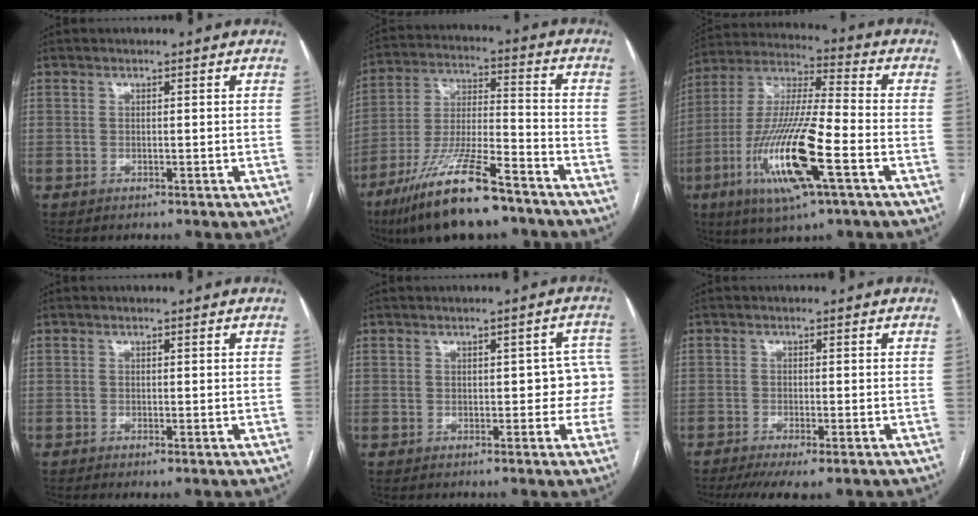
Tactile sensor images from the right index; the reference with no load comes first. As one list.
[{"total": 17.1, "force": [-11.9, 2.9, 11.9], "torque": [-0.239, -0.025, -0.215]}, {"total": 18.8, "force": [-6.8, 2.1, 17.4], "torque": [-0.364, -0.023, -0.124]}, {"total": 1.0, "force": [-0.5, 0.1, 0.9], "torque": [-0.015, -0.002, -0.007]}, {"total": 5.1, "force": [-0.1, 2.7, 4.2], "torque": [-0.029, 0.034, 0.000]}, {"total": 6.7, "force": [-4.8, 0.9, 4.6], "torque": [-0.069, -0.015, -0.075]}]